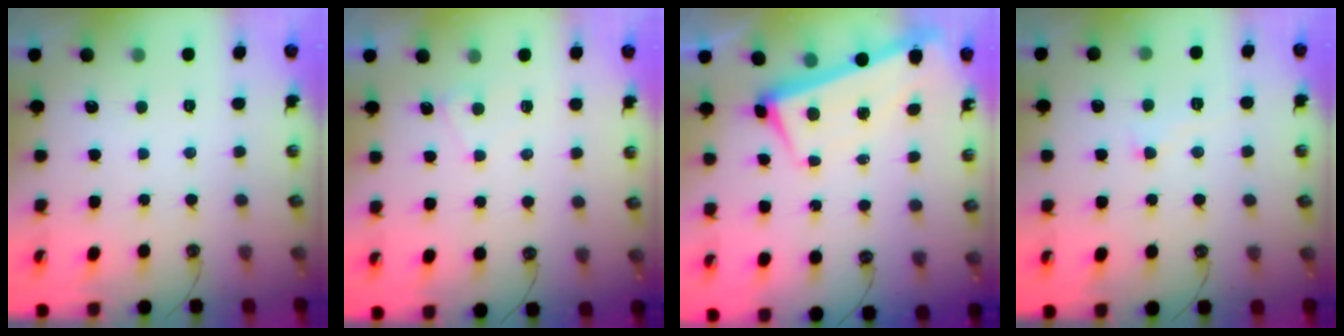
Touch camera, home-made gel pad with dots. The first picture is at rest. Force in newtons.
{"total": 1.2, "press": 1.1, "slide": 0.4}
{"total": 2.7, "press": 2.0, "slide": 1.8}
{"total": 3.0, "press": 3.0, "slide": 0.4}